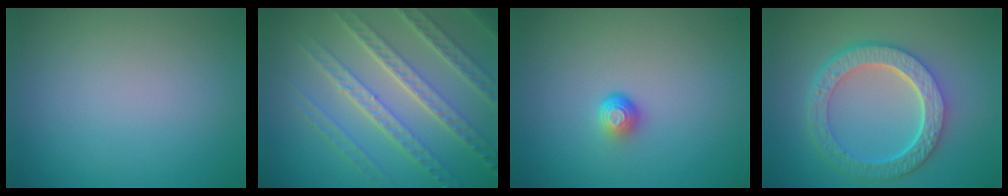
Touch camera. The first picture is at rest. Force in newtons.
{"total": 7.9, "press": 5.4, "slide": 5.8}
{"total": 1.7, "press": 1.1, "slide": 1.3}
{"total": 6.8, "press": 5.0, "slide": 4.6}